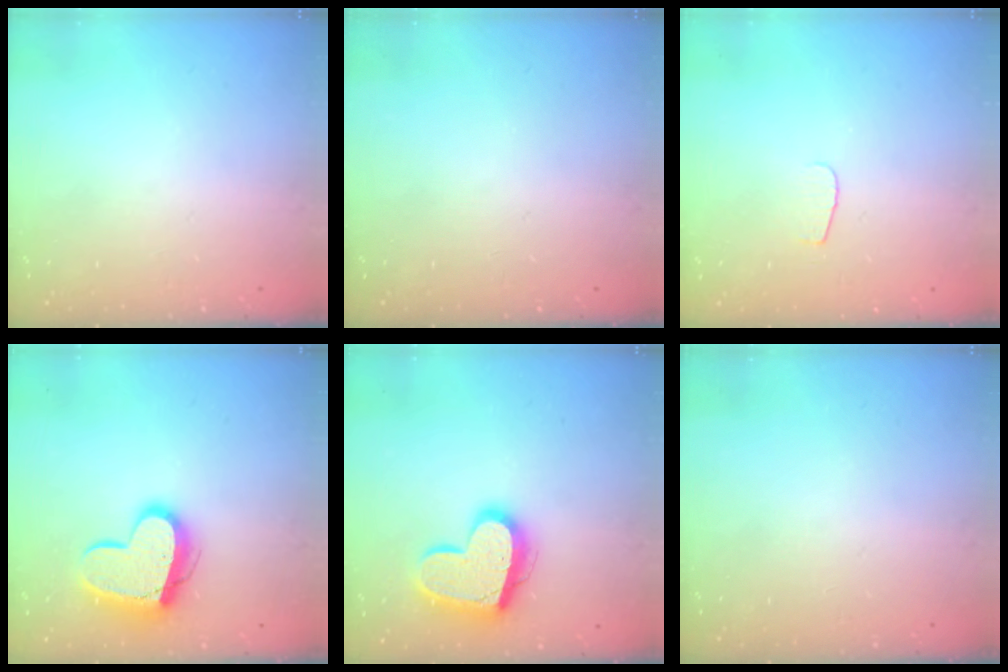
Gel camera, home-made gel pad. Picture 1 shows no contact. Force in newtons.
{"total": 0.0}
{"total": 4.0, "press": 4.0, "slide": 0.4}
{"total": 14.0, "press": 14.0, "slide": 0.6}
{"total": 17.0, "press": 16.9, "slide": 1.4}
{"total": 0.0}